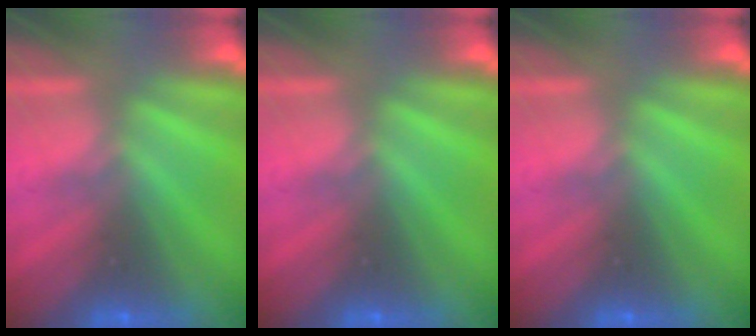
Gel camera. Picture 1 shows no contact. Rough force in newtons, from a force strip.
{"total": 0.0}
{"total": 0.0}